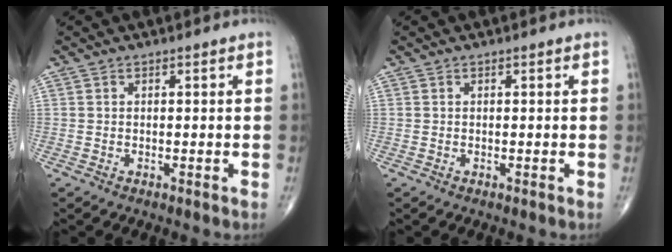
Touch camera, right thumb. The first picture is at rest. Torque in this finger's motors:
{"motor_torque": [0.00, 0.00, -0.02, 0.00, 0.00]}